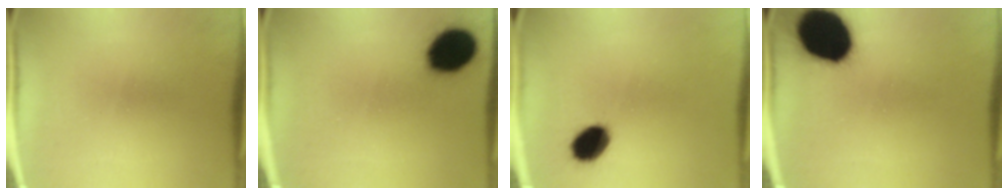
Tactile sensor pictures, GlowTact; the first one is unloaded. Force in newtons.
{"total": 13.9}
{"total": 8.8}
{"total": 17.7}